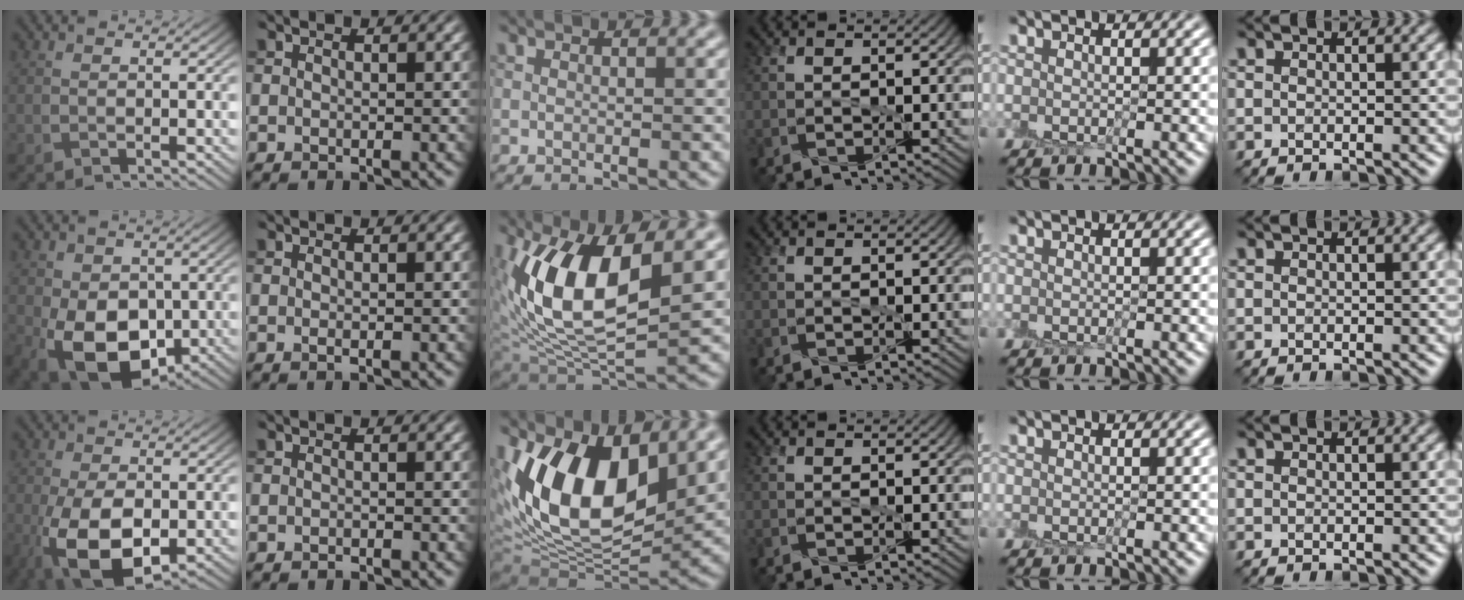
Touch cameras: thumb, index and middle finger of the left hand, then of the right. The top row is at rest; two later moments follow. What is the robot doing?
{"motion": "peel", "object": "sticky note"}